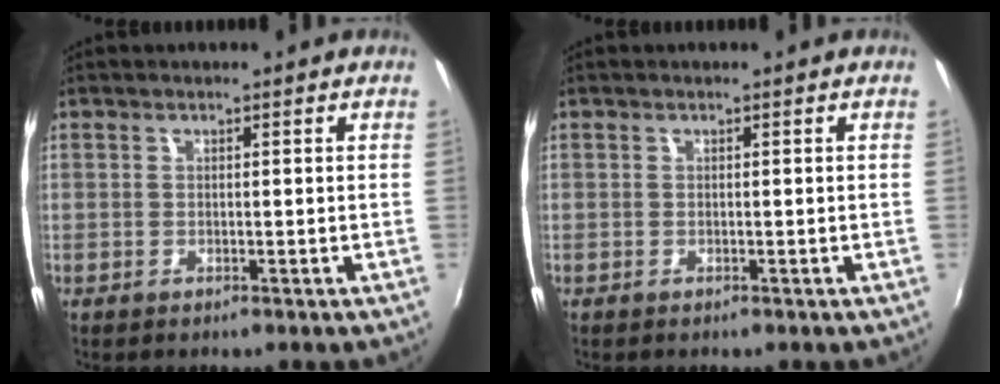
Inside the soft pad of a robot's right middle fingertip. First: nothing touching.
{"total": 0.0}